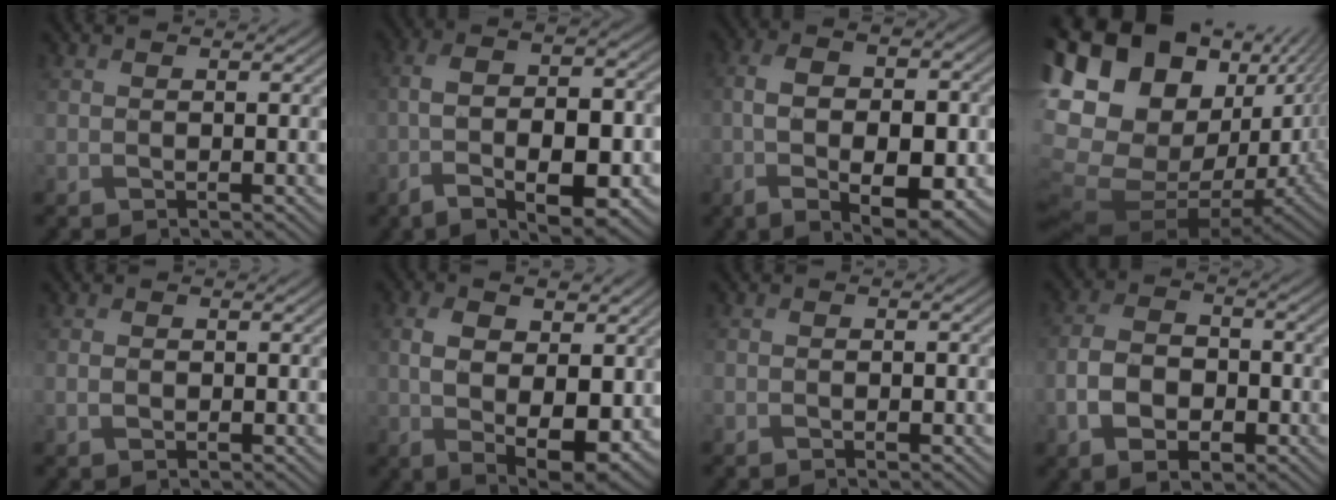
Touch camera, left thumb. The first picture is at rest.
{"total": 12.5, "force": [-4.2, 5.2, 10.5], "torque": [-0.189, -0.017, -0.054]}
{"total": 11.2, "force": [-2.4, 5.7, 9.3], "torque": [-0.167, -0.015, -0.030]}
{"total": 17.8, "force": [5.3, 11.7, 12.3], "torque": [-0.271, 0.028, 0.122]}
{"total": 0.8, "force": [-0.5, 0.5, 0.3], "torque": [-0.006, -0.001, -0.005]}
{"total": 10.7, "force": [0.2, 6.2, 8.8], "torque": [-0.159, -0.016, 0.013]}
{"total": 1.4, "force": [-0.7, 0.9, 0.7], "torque": [-0.007, -0.001, -0.007]}
{"total": 6.3, "force": [-3.0, 4.0, 3.9], "torque": [-0.076, -0.005, -0.056]}